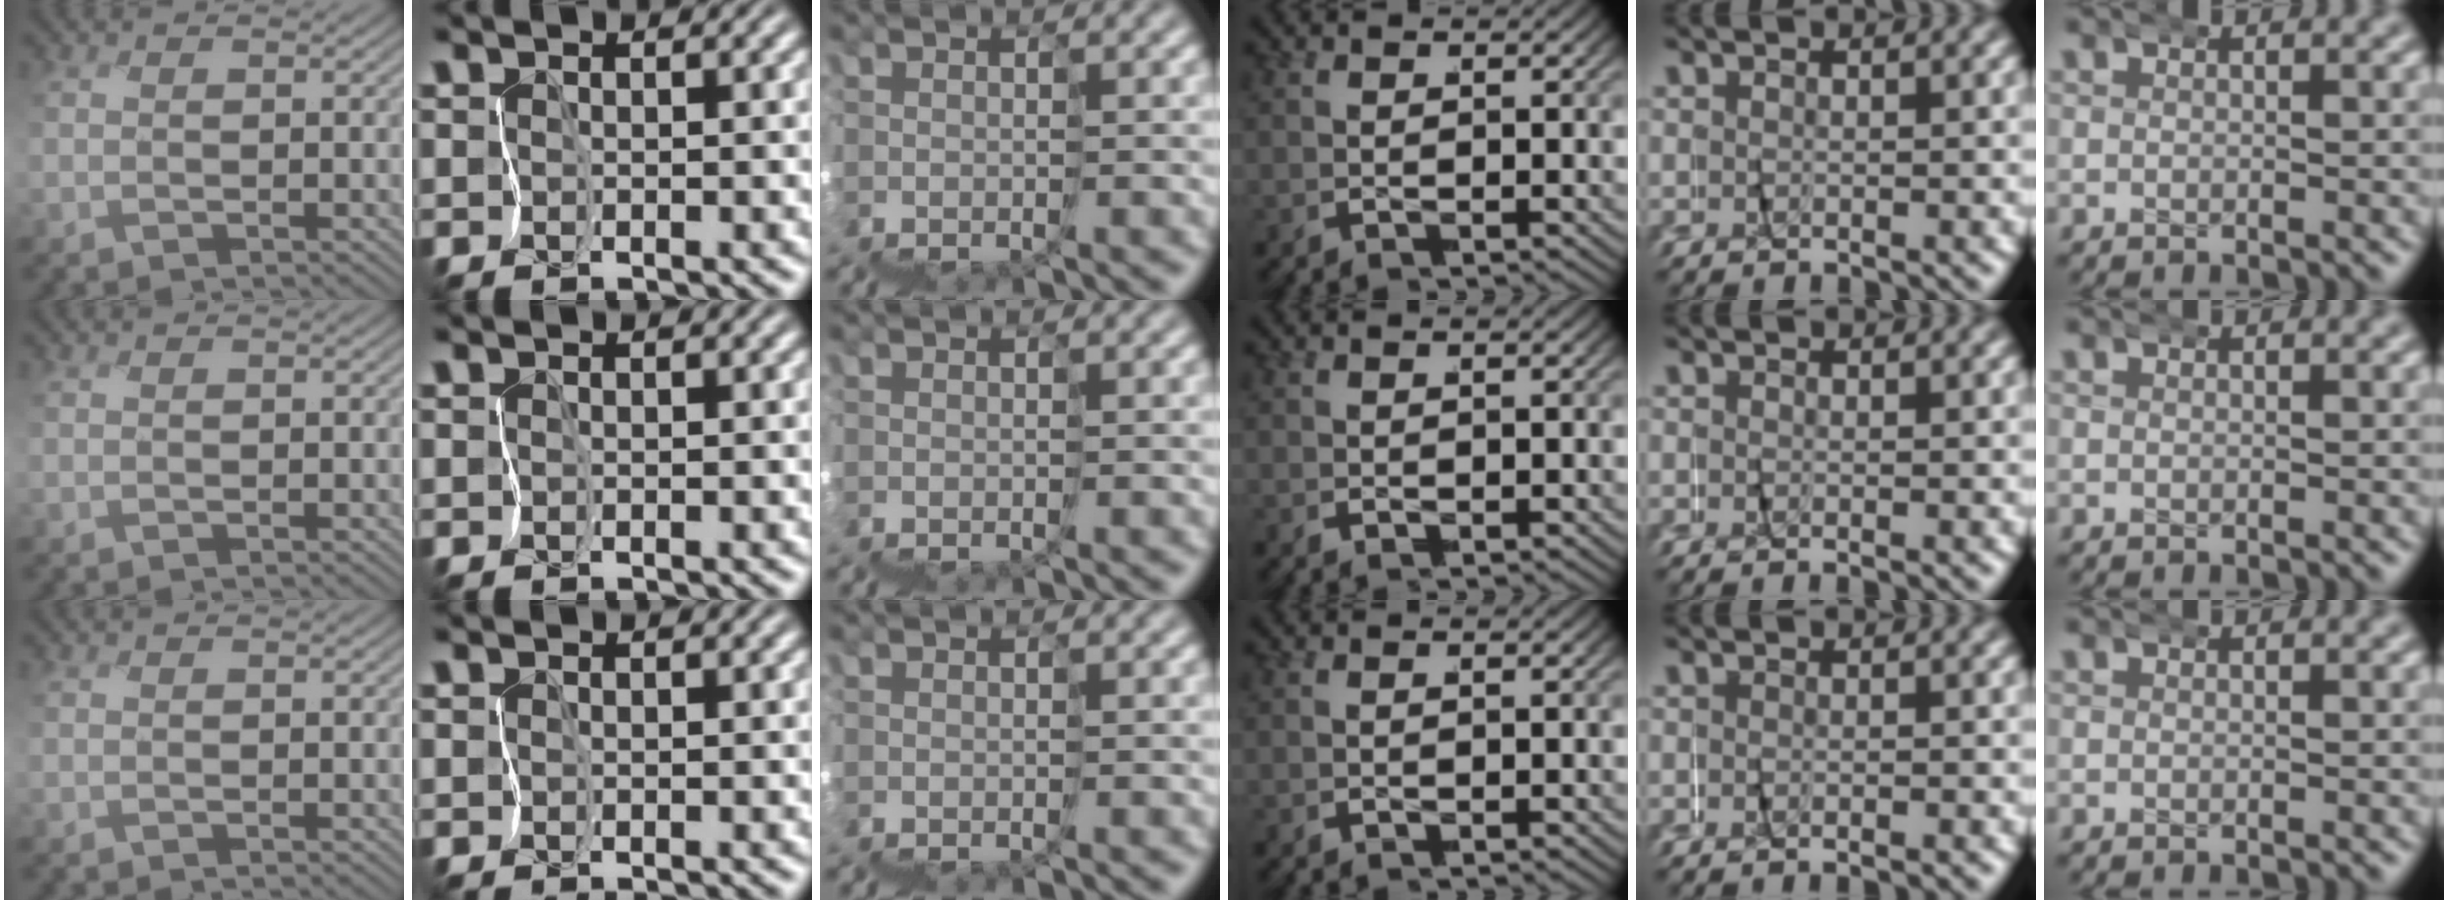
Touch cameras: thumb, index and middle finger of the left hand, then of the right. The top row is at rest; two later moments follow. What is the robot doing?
{"motion": "wrap", "object": "netting"}